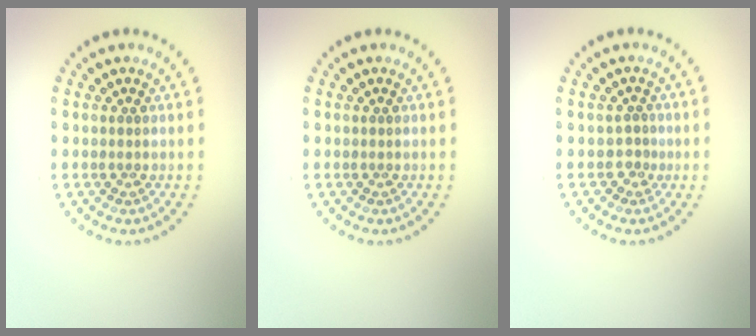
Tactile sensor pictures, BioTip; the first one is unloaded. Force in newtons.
{"total": 0.0}
{"total": 1.0, "press": 0.8, "slide": 0.7}